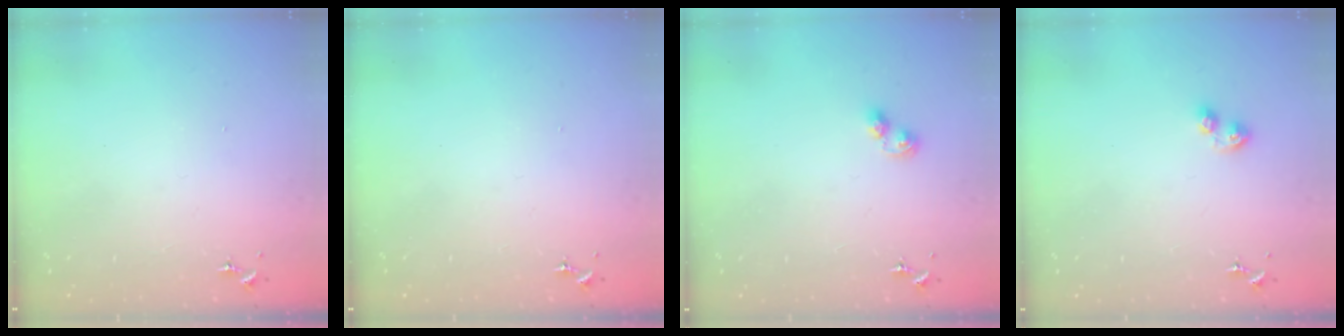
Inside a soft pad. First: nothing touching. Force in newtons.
{"total": 0.0}
{"total": 4.6, "press": 4.6, "slide": 0.6}
{"total": 5.1, "press": 5.1, "slide": 0.6}